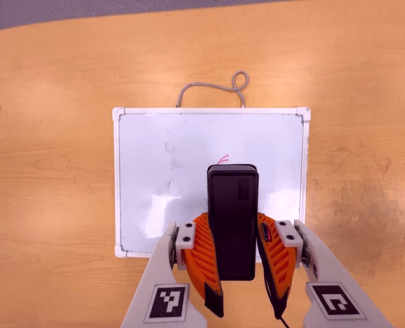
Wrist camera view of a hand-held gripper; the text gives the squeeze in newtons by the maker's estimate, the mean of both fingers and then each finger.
{"total": 9.7, "left": 7.5, "right": 11.9}